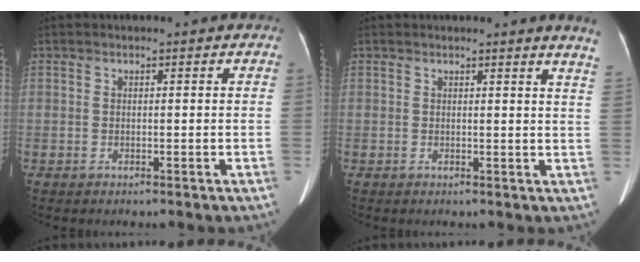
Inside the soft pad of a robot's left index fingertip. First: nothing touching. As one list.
[{"total": 4.7, "force": [4.2, -0.8, 1.9], "torque": [-0.021, -0.029, 0.021]}]